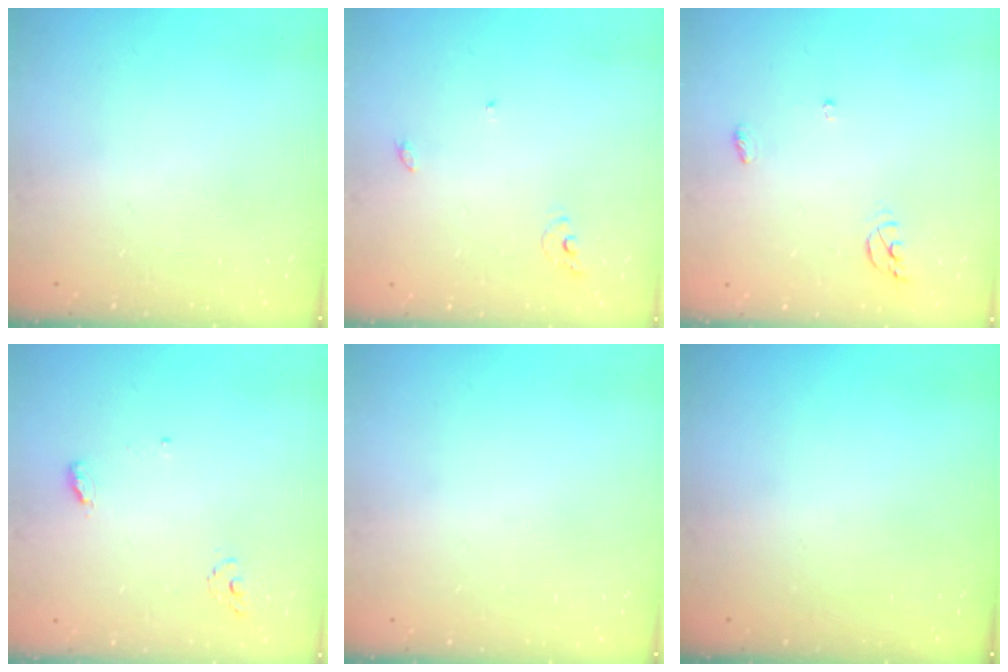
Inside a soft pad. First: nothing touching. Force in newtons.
{"total": 4.9, "press": 4.9, "slide": 0.4}
{"total": 6.5, "press": 6.5, "slide": 0.6}
{"total": 5.1, "press": 5.1, "slide": 0.4}
{"total": 0.0}
{"total": 0.0}